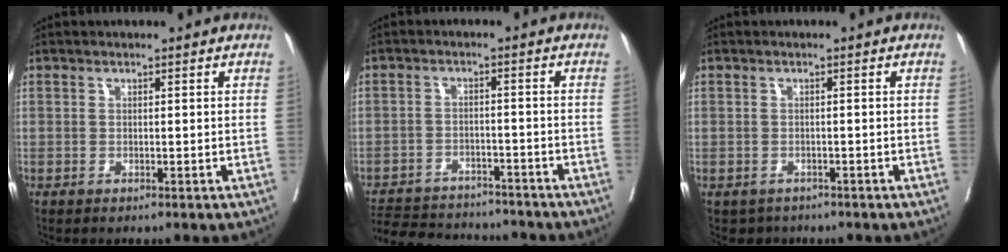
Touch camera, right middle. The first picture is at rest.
{"total": 13.8, "force": [-12.8, 3.7, 3.6], "torque": [-0.068, 0.007, -0.180]}
{"total": 2.4, "force": [-1.7, 1.6, 0.1], "torque": [-0.005, 0.003, -0.027]}